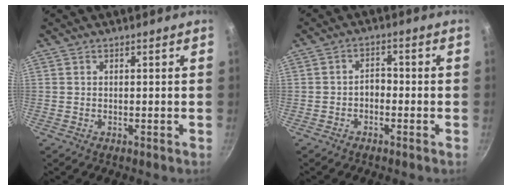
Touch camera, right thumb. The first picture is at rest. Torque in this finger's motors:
{"motor_torque": [0.01, 0.11, 0.74, -0.32, -0.03]}